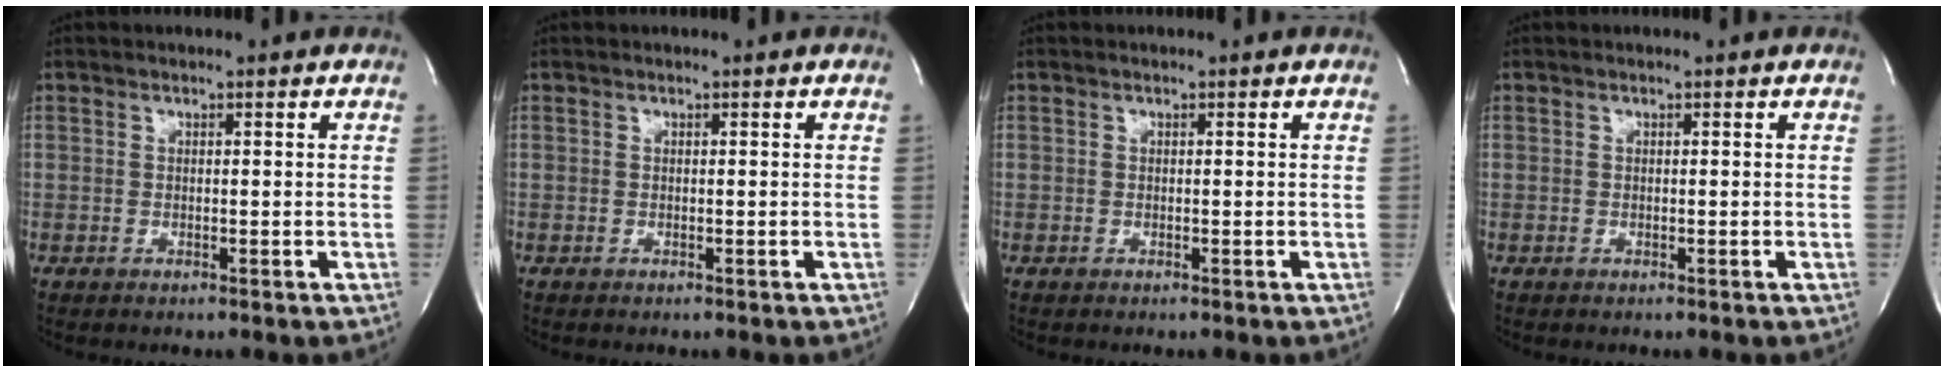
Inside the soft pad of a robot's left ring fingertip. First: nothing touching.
{"total": 0.0}
{"total": 0.0}
{"total": 0.0}